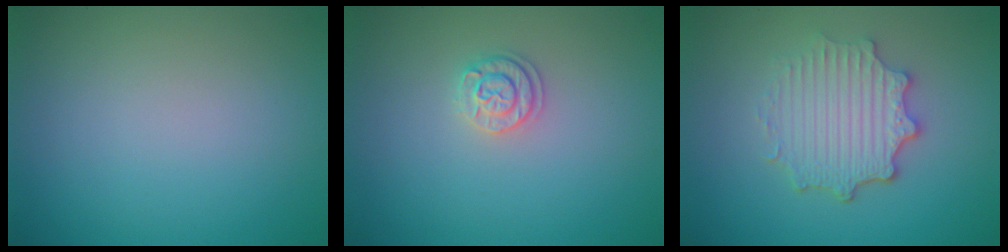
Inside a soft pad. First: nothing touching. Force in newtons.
{"total": 1.7, "press": 1.7, "slide": 0.5}
{"total": 4.6, "press": 3.6, "slide": 2.8}